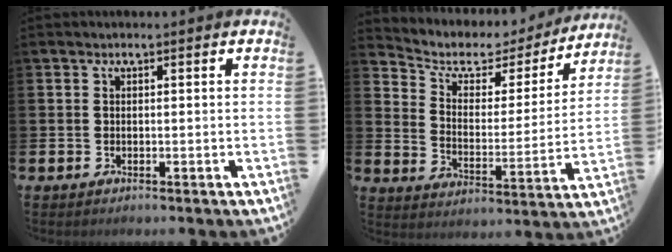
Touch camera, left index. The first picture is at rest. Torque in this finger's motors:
{"motor_torque": [0.47, -0.25, -0.22, -0.08]}